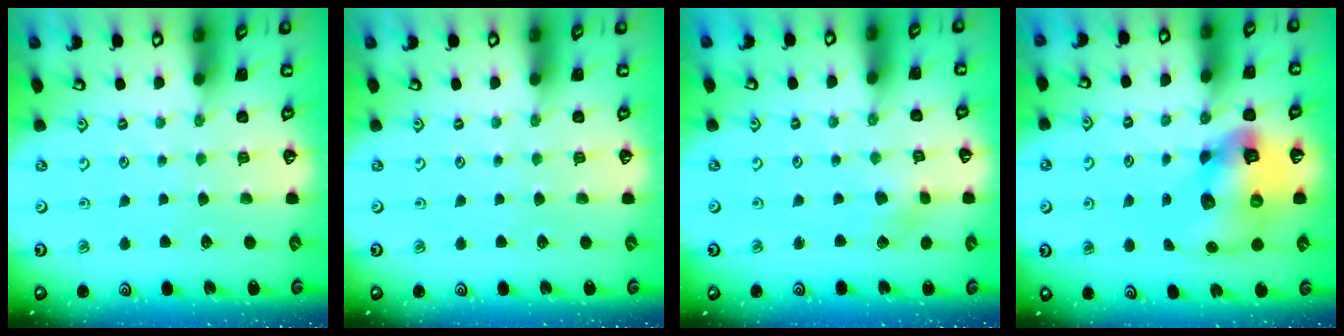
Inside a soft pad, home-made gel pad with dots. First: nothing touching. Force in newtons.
{"total": 0.0}
{"total": 2.8, "press": 2.8, "slide": 0.4}
{"total": 15.1, "press": 15.0, "slide": 2.1}